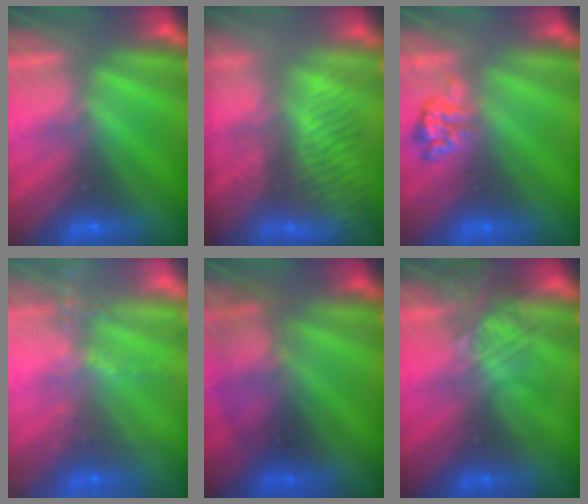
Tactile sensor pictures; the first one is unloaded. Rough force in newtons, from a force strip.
{"total": 8.7}
{"total": 2.4}
{"total": 10.8}
{"total": 2.2}
{"total": 2.3}